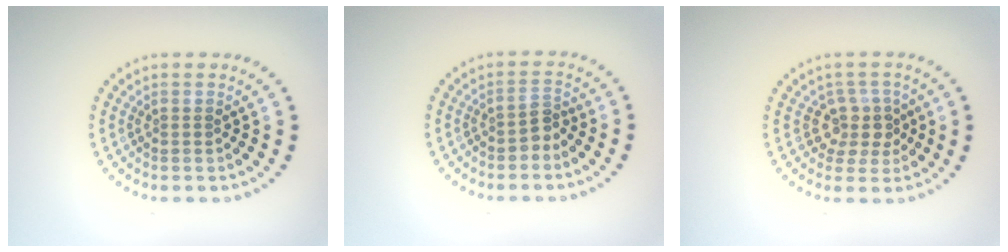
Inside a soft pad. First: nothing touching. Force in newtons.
{"total": 1.5, "press": 1.2, "slide": 0.9}
{"total": 2.7, "press": 2.2, "slide": 1.6}